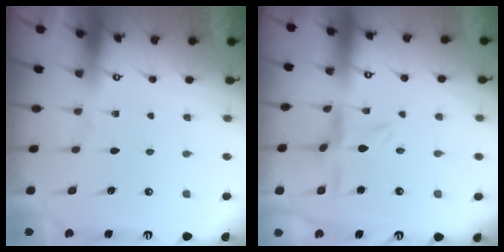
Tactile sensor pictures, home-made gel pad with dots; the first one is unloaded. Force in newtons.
{"total": 5.4, "press": 5.4, "slide": 0.5}